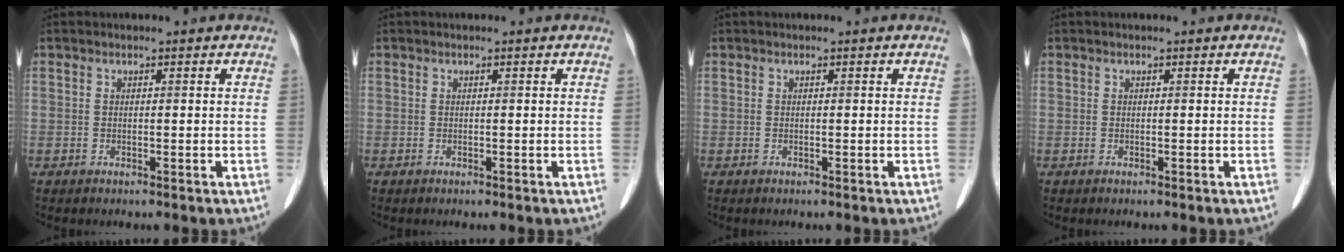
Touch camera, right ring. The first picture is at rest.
{"total": 0.0}
{"total": 0.0}
{"total": 0.0}